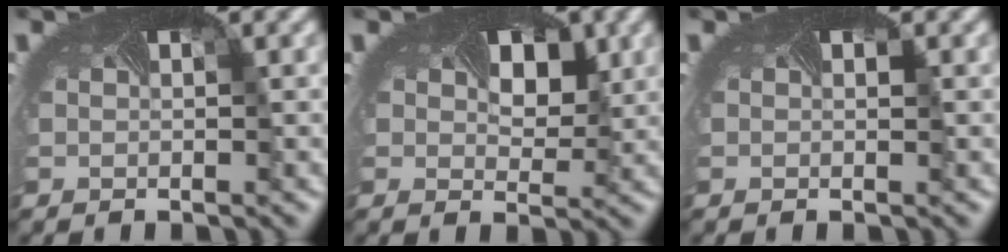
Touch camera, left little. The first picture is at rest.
{"total": 3.0, "force": [0.9, 2.2, 1.8], "torque": [-0.033, -0.003, 0.011]}
{"total": 0.0}